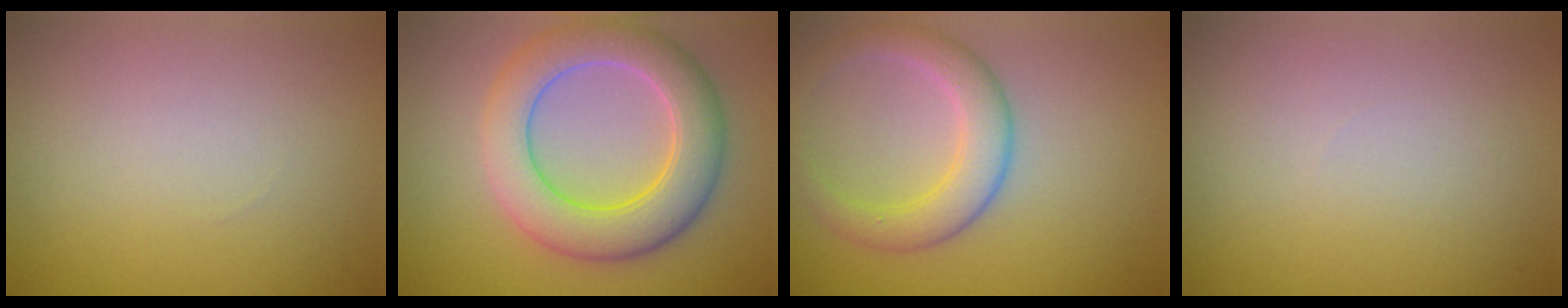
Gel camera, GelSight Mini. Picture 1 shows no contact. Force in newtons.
{"total": 7.3, "press": 7.3, "slide": 0.1}
{"total": 4.2, "press": 4.2, "slide": 0.1}
{"total": 0.0}